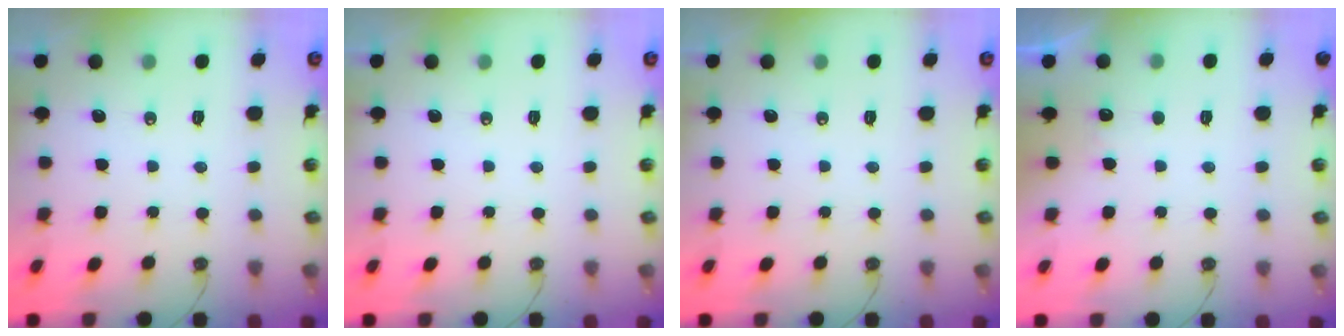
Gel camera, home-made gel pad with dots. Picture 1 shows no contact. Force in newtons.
{"total": 0.0}
{"total": 0.0}
{"total": 3.8, "press": 3.6, "slide": 1.3}